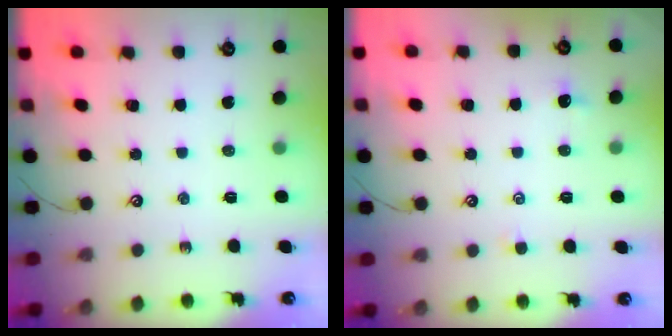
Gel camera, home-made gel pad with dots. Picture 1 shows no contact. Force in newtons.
{"total": 1.6, "press": 1.6, "slide": 0.2}